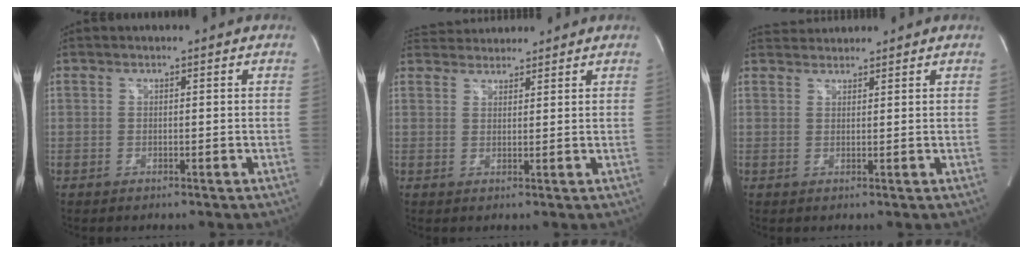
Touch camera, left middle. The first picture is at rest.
{"total": 5.4, "force": [5.3, 1.2, 0.7], "torque": [-0.016, 0.034, 0.088]}
{"total": 3.0, "force": [3.0, 0.3, -0.1], "torque": [-0.007, 0.027, 0.059]}